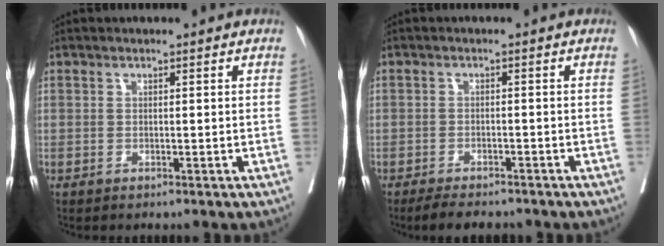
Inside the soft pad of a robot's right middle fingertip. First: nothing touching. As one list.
[{"total": 6.2, "force": [-5.4, 1.5, 2.7], "torque": [-0.035, -0.006, -0.080]}]